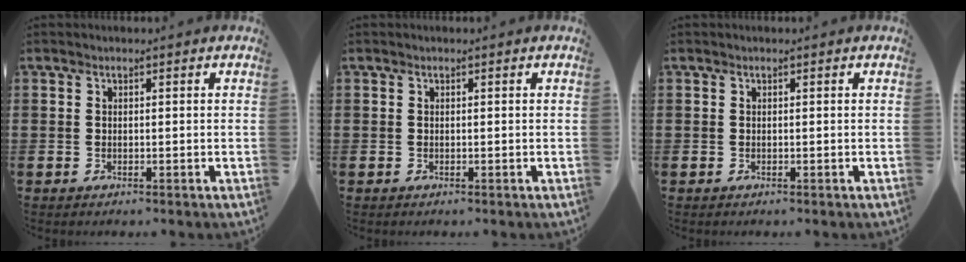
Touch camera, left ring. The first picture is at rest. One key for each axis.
{"total": 0.0}
{"total": 0.0}